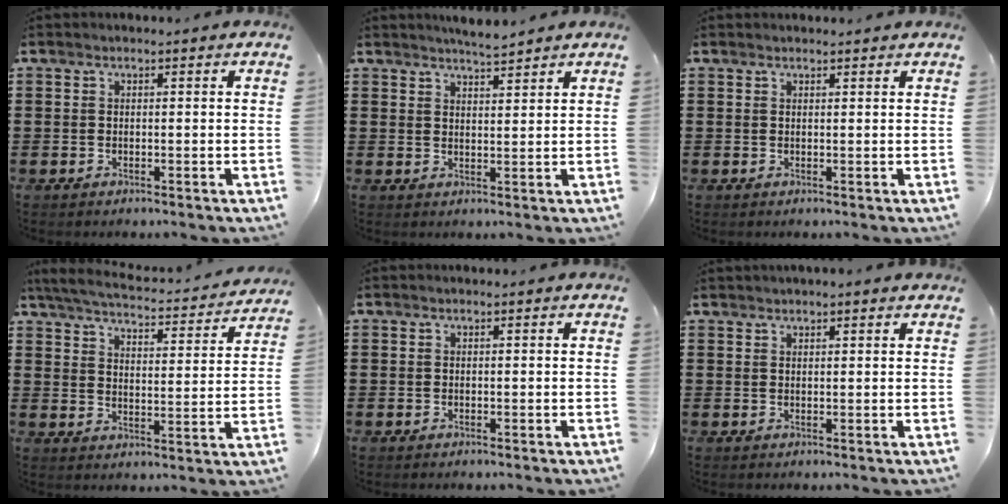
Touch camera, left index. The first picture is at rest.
{"total": 3.2, "force": [3.1, -0.1, 0.7], "torque": [-0.020, -0.005, 0.057]}
{"total": 0.6, "force": [0.6, 0.0, 0.1], "torque": [-0.004, -0.001, 0.012]}
{"total": 4.7, "force": [4.4, -0.2, 1.6], "torque": [-0.056, -0.035, 0.070]}
{"total": 0.0}
{"total": 1.2, "force": [1.1, 0.0, 0.3], "torque": [-0.007, 0.000, 0.022]}